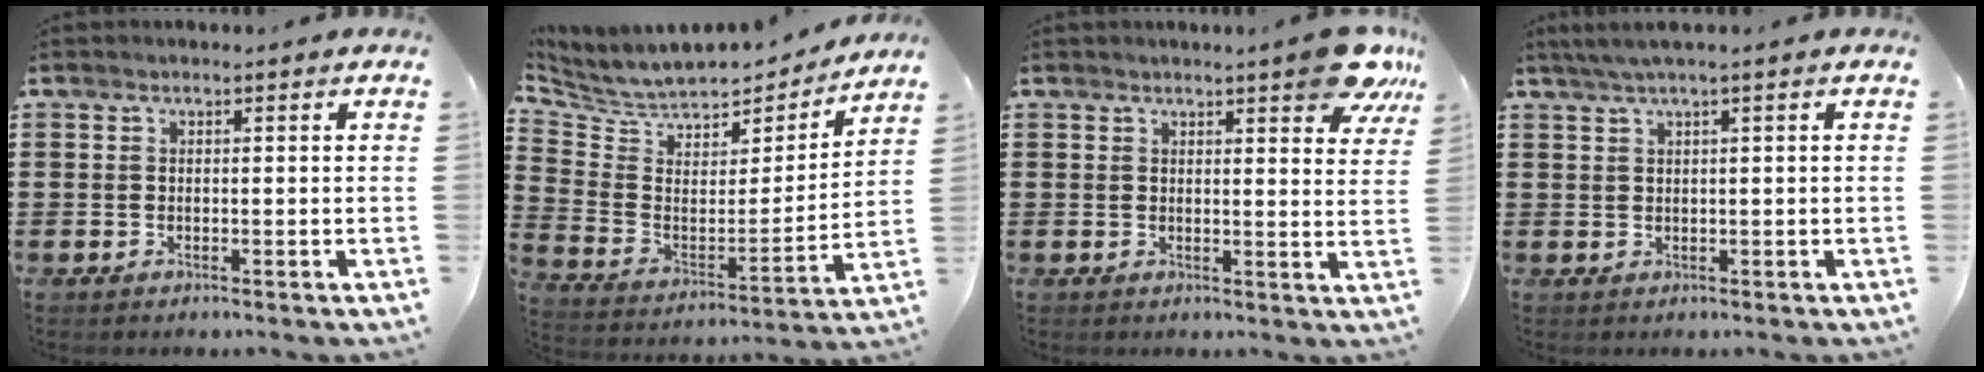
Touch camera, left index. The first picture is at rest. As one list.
[{"total": 5.8, "force": [5.5, 1.8, 0.5], "torque": [-0.050, -0.048, 0.091]}, {"total": 7.2, "force": [5.6, 1.1, 4.4], "torque": [-0.061, -0.020, 0.094]}, {"total": 1.9, "force": [0.7, -0.1, 1.7], "torque": [-0.031, -0.001, 0.013]}]